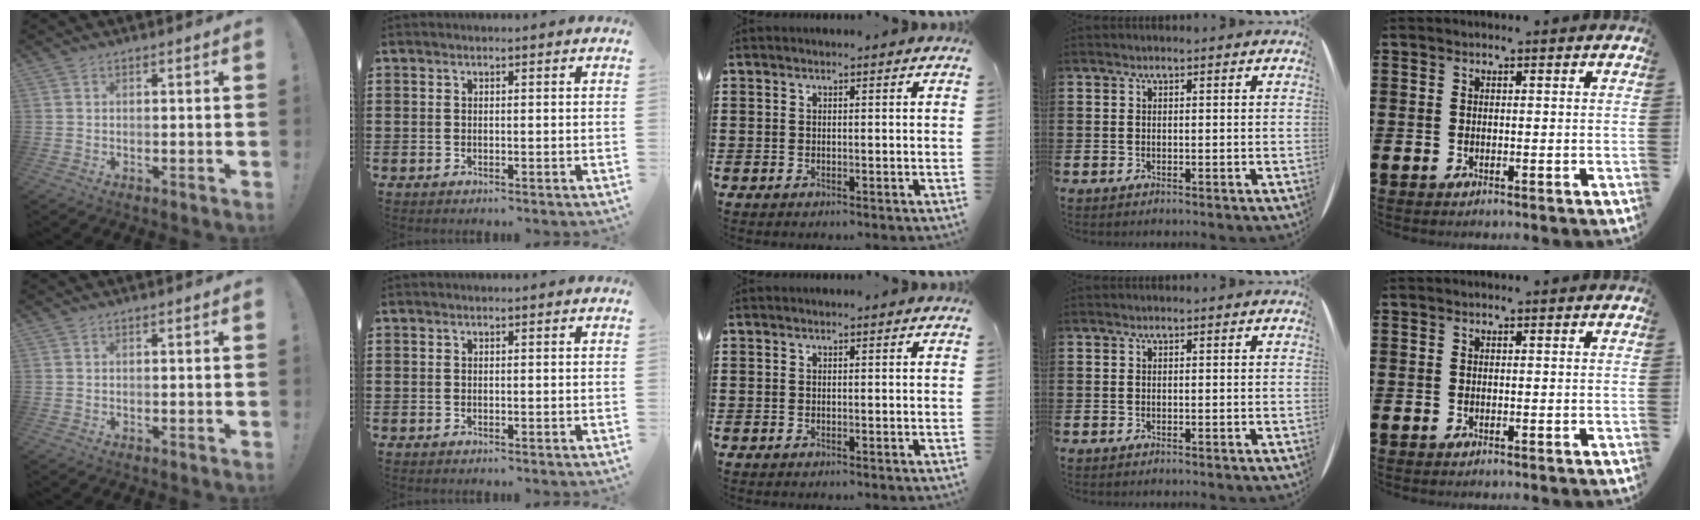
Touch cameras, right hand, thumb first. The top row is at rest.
{}